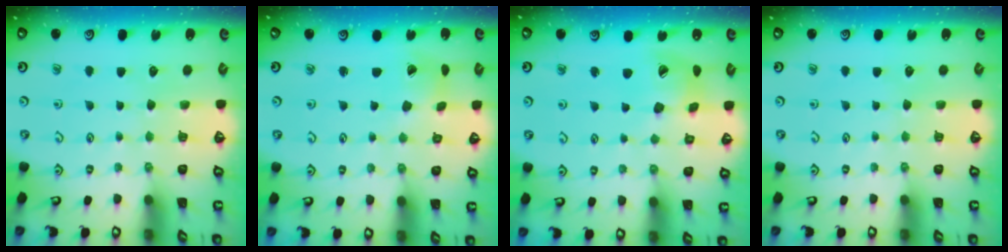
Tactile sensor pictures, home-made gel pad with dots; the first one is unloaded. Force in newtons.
{"total": 3.2, "press": 3.2, "slide": 0.4}
{"total": 15.2, "press": 15.1, "slide": 2.0}
{"total": 0.0}